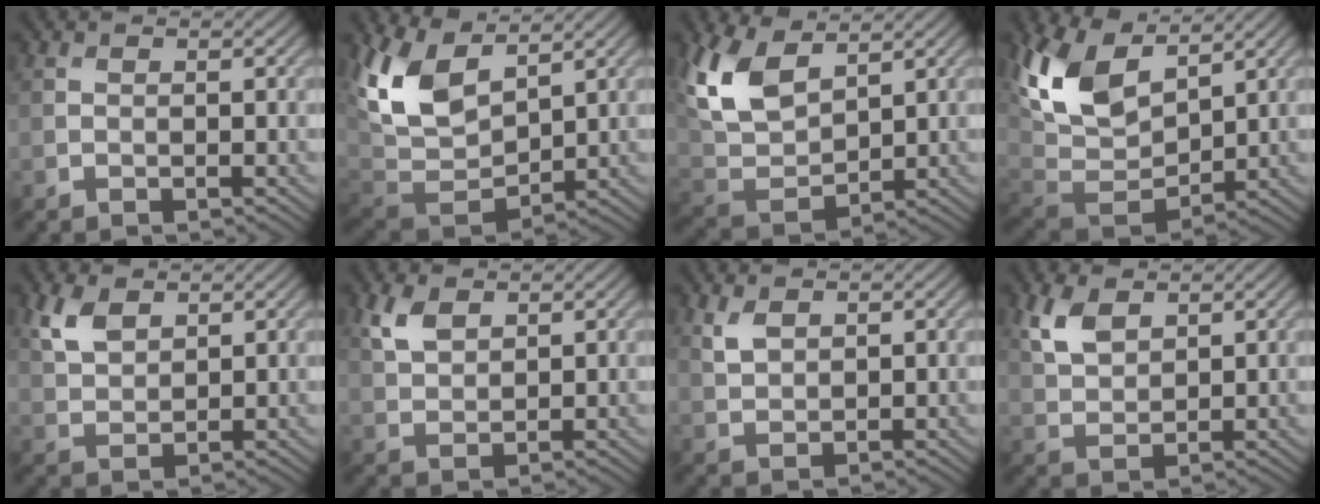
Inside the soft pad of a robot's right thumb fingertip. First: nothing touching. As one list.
[{"total": 11.9, "force": [5.4, 6.5, 8.4], "torque": [-0.211, 0.001, 0.109]}, {"total": 10.5, "force": [5.3, 5.4, 7.2], "torque": [-0.194, 0.008, 0.108]}, {"total": 13.2, "force": [6.4, 7.1, 9.1], "torque": [-0.224, 0.010, 0.125]}, {"total": 4.4, "force": [2.6, 2.4, 2.7], "torque": [-0.070, 0.002, 0.058]}, {"total": 3.9, "force": [2.3, 2.1, 2.3], "torque": [-0.060, 0.001, 0.050]}, {"total": 2.6, "force": [1.6, 1.3, 1.5], "torque": [-0.043, -0.002, 0.037]}, {"total": 5.0, "force": [2.9, 2.7, 3.1], "torque": [-0.081, 0.001, 0.063]}]